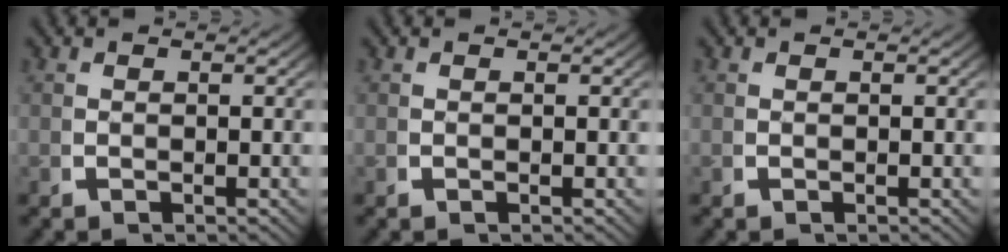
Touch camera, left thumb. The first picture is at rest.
{"total": 0.0}
{"total": 0.0}